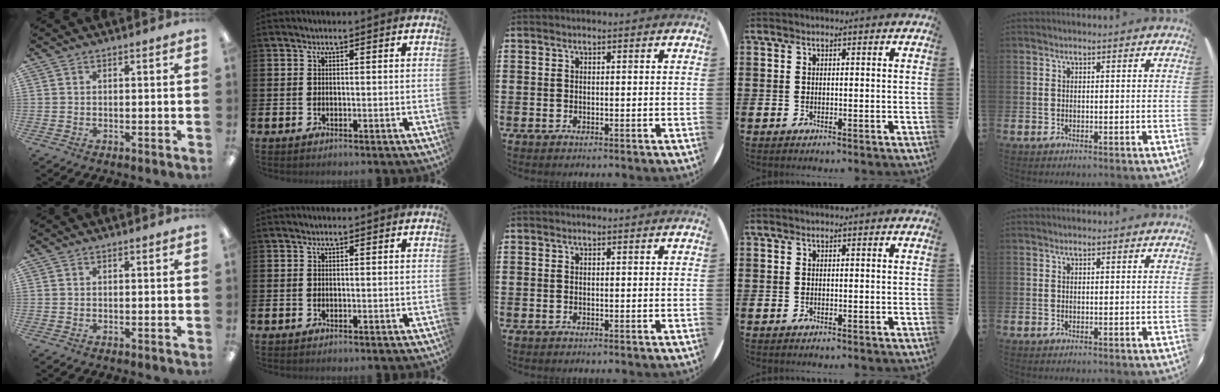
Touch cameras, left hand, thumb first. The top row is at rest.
{}